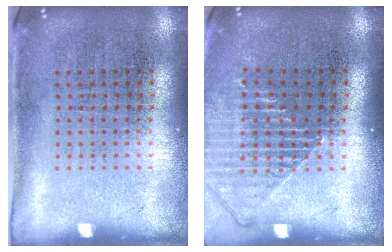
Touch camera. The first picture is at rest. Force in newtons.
{"total": 1.4, "press": 1.3, "slide": 0.5}